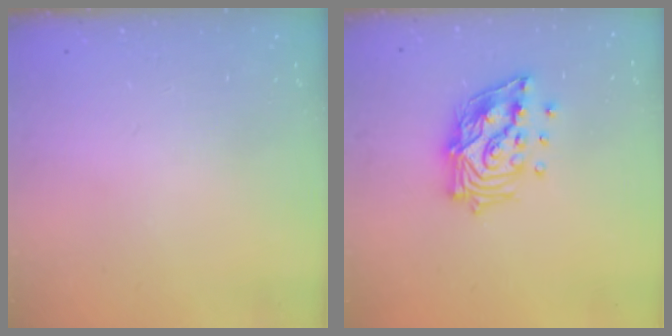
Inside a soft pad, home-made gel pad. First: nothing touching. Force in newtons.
{"total": 15.8, "press": 15.8, "slide": 1.1}